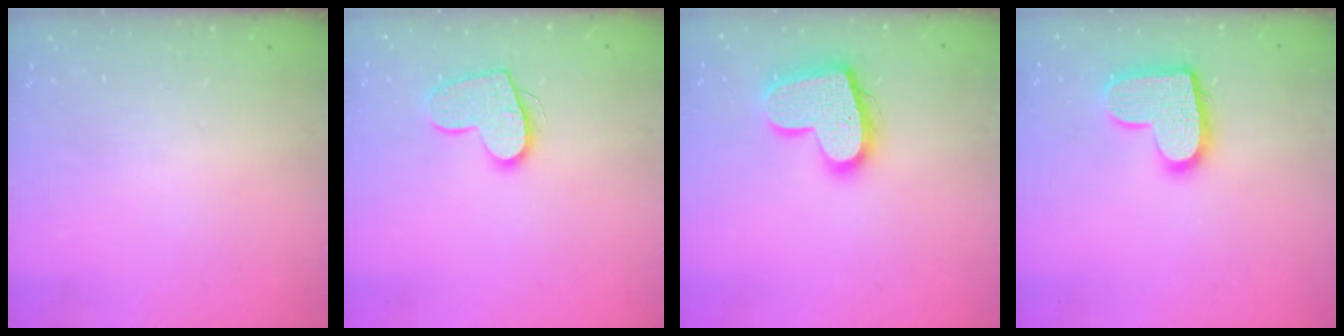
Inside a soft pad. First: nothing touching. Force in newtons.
{"total": 12.4, "press": 12.4, "slide": 0.7}
{"total": 17.4, "press": 17.3, "slide": 1.4}
{"total": 14.6, "press": 14.6, "slide": 0.9}